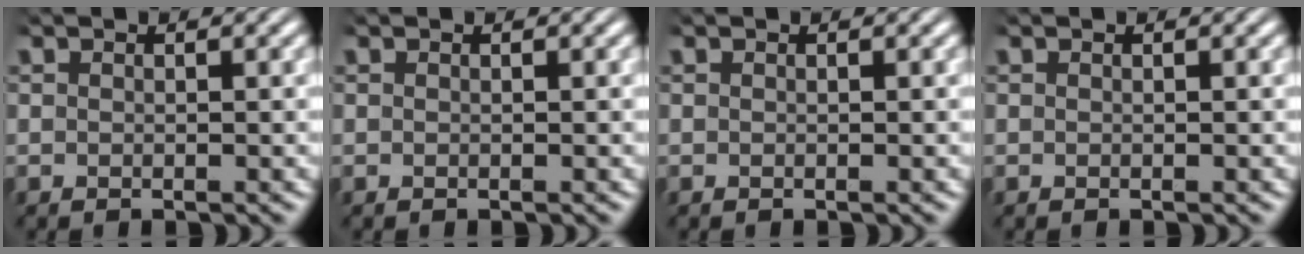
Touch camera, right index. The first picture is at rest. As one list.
[{"total": 0.0}, {"total": 0.0}, {"total": 0.0}]